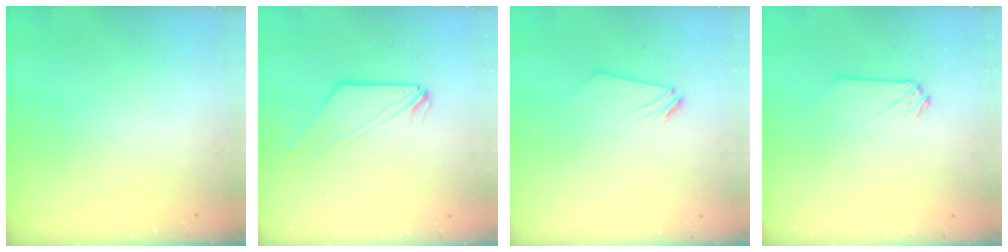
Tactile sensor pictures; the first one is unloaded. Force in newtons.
{"total": 1.3, "press": 1.3, "slide": 0.3}
{"total": 0.0}
{"total": 0.0}